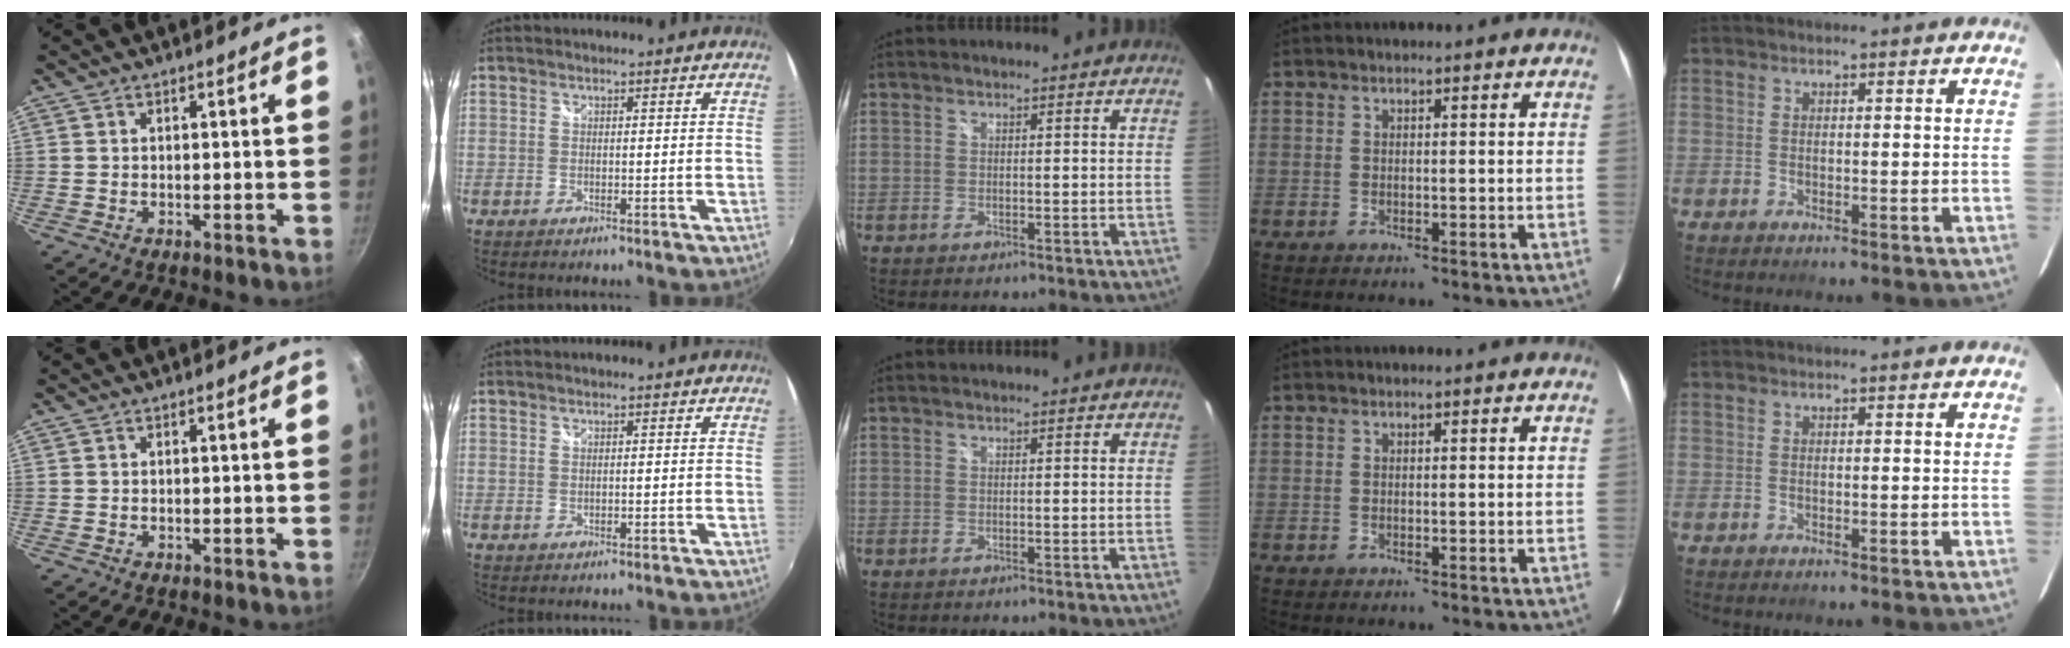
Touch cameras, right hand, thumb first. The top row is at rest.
{}